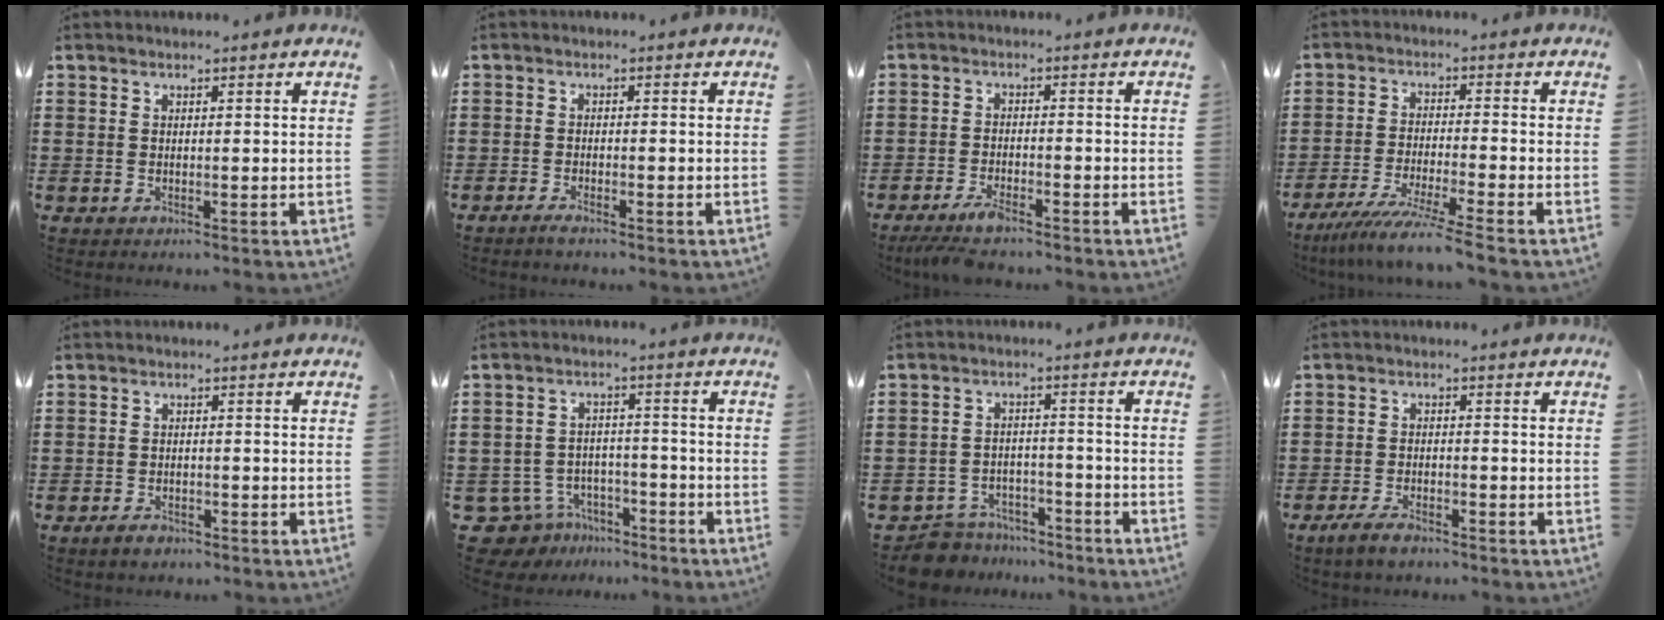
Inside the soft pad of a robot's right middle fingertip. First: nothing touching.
{"total": 1.4, "force": [-1.2, 0.0, 0.8], "torque": [-0.017, -0.003, -0.021]}
{"total": 4.0, "force": [-3.4, 0.6, 1.9], "torque": [-0.053, -0.009, -0.071]}
{"total": 7.2, "force": [-6.1, -0.8, 3.6], "torque": [-0.081, -0.025, -0.120]}
{"total": 1.9, "force": [-1.5, 0.9, 0.7], "torque": [-0.016, 0.003, -0.031]}
{"total": 6.4, "force": [-5.8, 2.6, 0.8], "torque": [-0.043, 0.014, -0.121]}
{"total": 6.6, "force": [-6.4, 1.6, 0.3], "torque": [-0.014, 0.016, -0.130]}
{"total": 3.4, "force": [-2.6, 1.3, 1.8], "torque": [-0.036, 0.006, -0.051]}